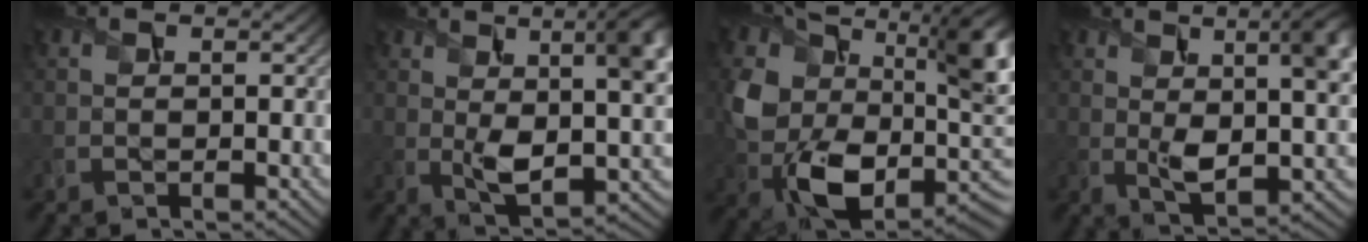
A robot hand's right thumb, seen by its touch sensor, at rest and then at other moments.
{"total": 11.2, "force": [1.9, 5.1, 9.8], "torque": [-0.166, -0.006, 0.034]}
{"total": 15.8, "force": [1.9, 10.1, 12.0], "torque": [-0.235, -0.037, 0.043]}
{"total": 9.9, "force": [1.8, 4.3, 8.7], "torque": [-0.141, -0.004, 0.033]}